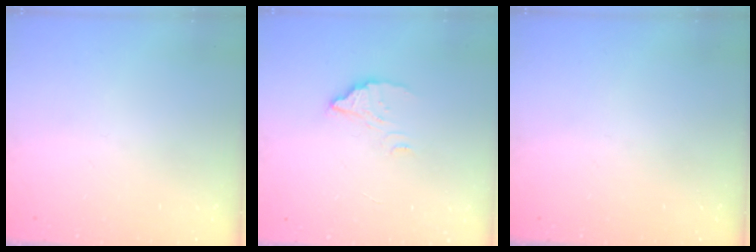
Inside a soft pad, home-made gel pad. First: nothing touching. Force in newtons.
{"total": 2.9, "press": 2.9, "slide": 0.1}
{"total": 0.0}